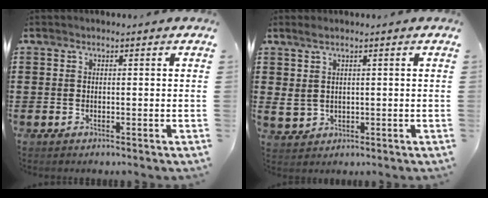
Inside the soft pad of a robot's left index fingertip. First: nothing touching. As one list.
[{"total": 2.6, "force": [0.9, 1.7, 1.8], "torque": [-0.047, 0.001, 0.013]}]